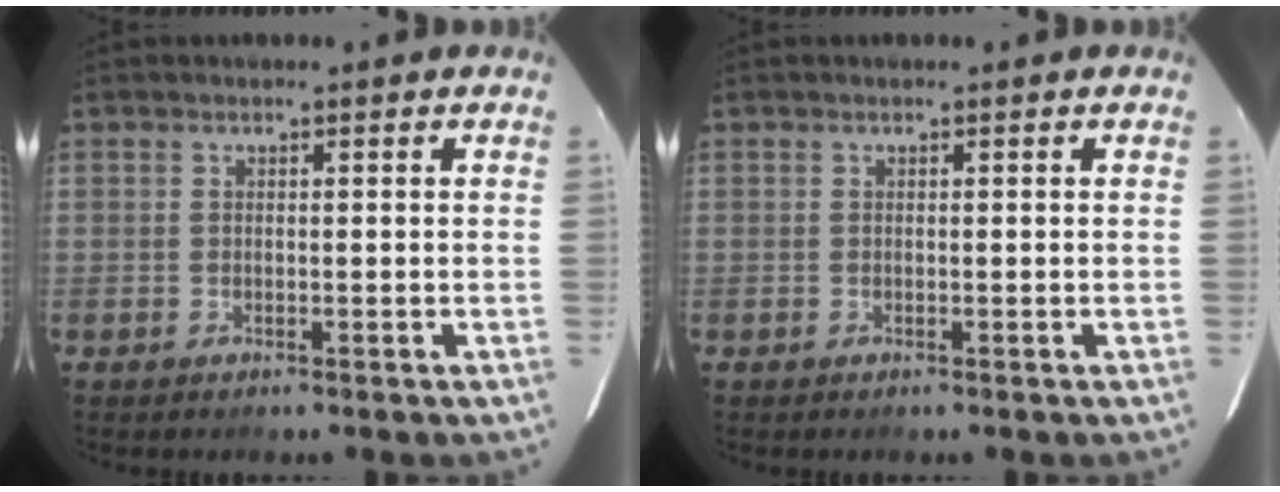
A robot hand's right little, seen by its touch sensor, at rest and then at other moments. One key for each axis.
{"total": 0.0}